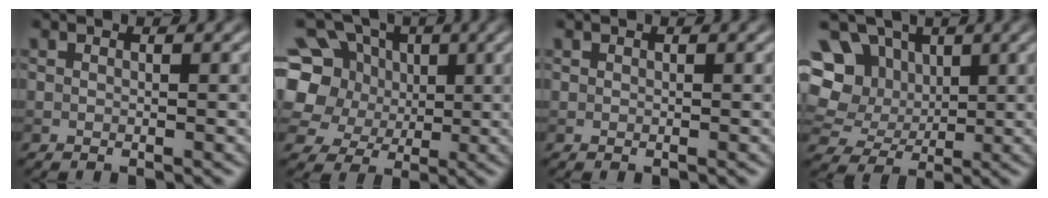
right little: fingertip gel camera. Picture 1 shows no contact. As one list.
[{"total": 10.5, "force": [2.4, 9.0, 4.9], "torque": [-0.120, 0.032, 0.017]}, {"total": 0.0}, {"total": 12.6, "force": [4.1, 10.6, 5.6], "torque": [-0.137, 0.034, 0.063]}]